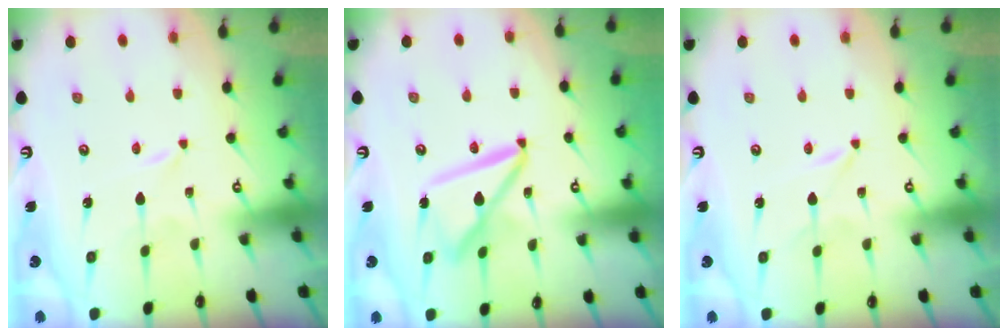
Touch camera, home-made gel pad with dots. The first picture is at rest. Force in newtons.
{"total": 14.2, "press": 14.2, "slide": 1.4}
{"total": 0.6, "press": 0.5, "slide": 0.1}